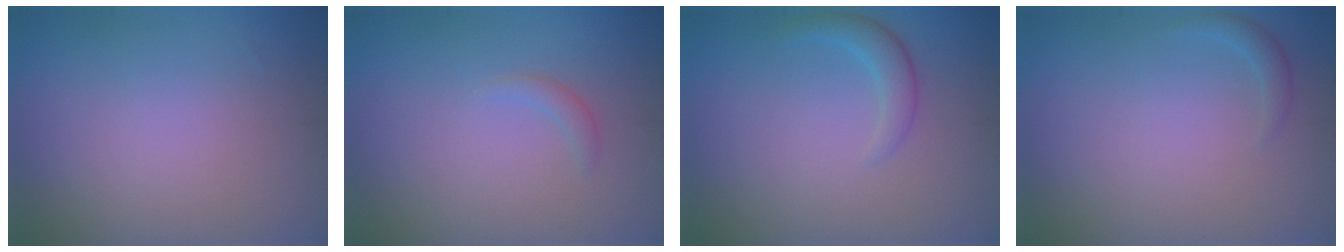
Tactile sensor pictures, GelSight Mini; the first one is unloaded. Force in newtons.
{"total": 0.8, "press": 0.8, "slide": 0.1}
{"total": 1.8, "press": 1.8, "slide": 0.1}
{"total": 0.9, "press": 0.9, "slide": 0.0}